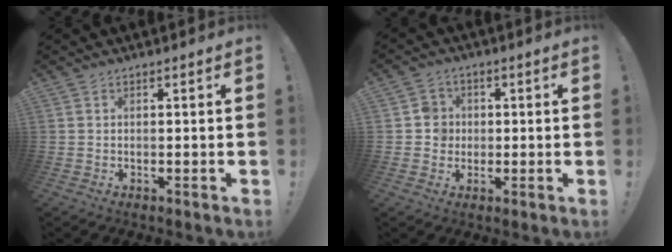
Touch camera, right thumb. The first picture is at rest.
{"total": 5.7, "force": [-0.2, 5.5, 1.6], "torque": [-0.017, 0.010, -0.004]}